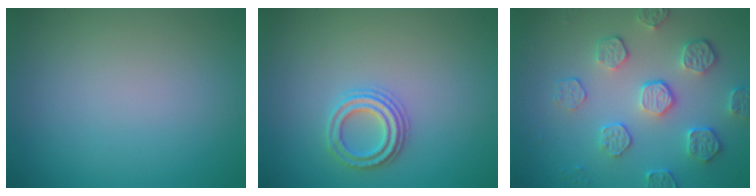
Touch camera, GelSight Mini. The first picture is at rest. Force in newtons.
{"total": 2.3, "press": 2.3, "slide": 0.3}
{"total": 4.6, "press": 3.9, "slide": 2.5}